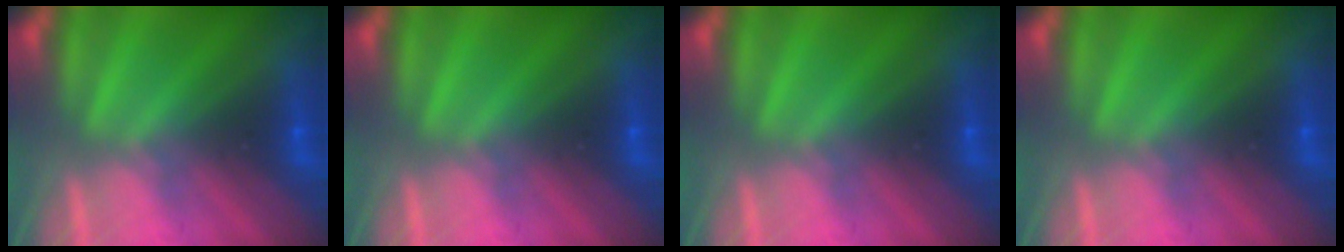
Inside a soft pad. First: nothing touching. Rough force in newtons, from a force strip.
{"total": 0.0}
{"total": 0.0}
{"total": 0.0}